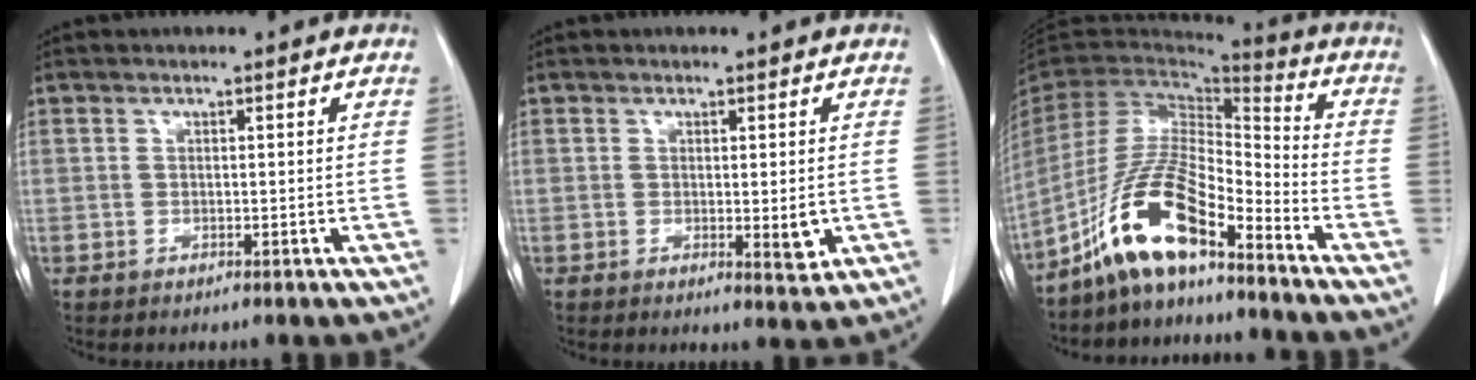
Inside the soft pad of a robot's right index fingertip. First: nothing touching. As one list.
[{"total": 2.7, "force": [-0.2, 0.7, 2.6], "torque": [-0.042, -0.010, 0.001]}, {"total": 13.4, "force": [-9.1, 2.8, 9.4], "torque": [-0.191, 0.007, -0.171]}]